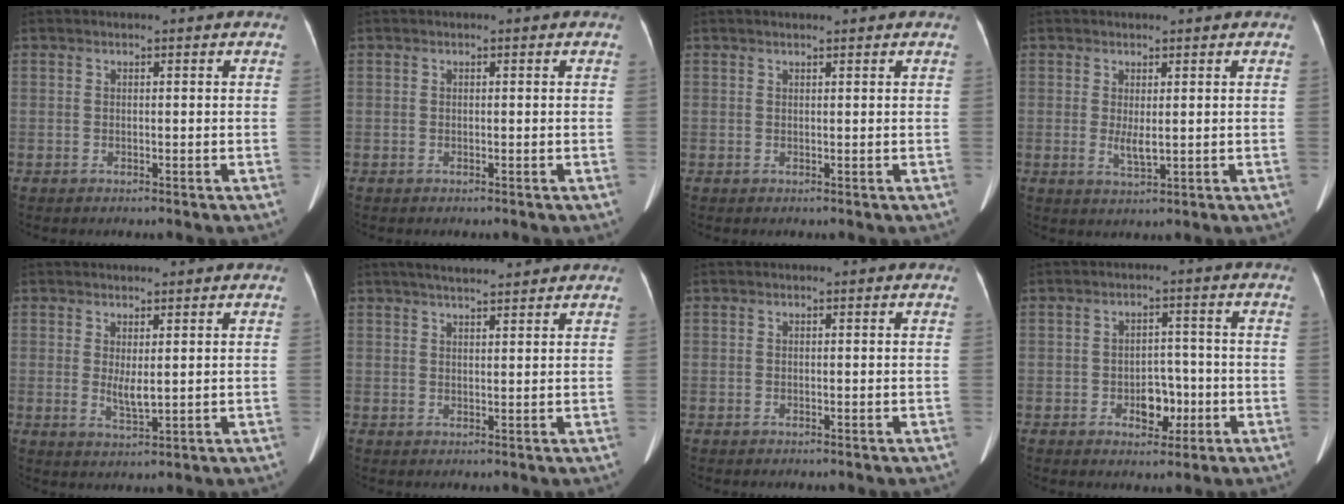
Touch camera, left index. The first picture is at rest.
{"total": 0.0}
{"total": 1.8, "force": [1.6, 0.1, 0.9], "torque": [-0.011, 0.016, 0.026]}
{"total": 2.6, "force": [0.5, 0.5, 2.5], "torque": [-0.048, -0.006, 0.015]}
{"total": 3.1, "force": [0.8, 0.6, 2.9], "torque": [-0.057, -0.007, 0.024]}
{"total": 7.3, "force": [6.4, 0.9, 3.3], "torque": [-0.053, 0.027, 0.094]}
{"total": 0.0}
{"total": 4.6, "force": [-1.6, 3.0, 3.1], "torque": [-0.043, 0.009, -0.018]}